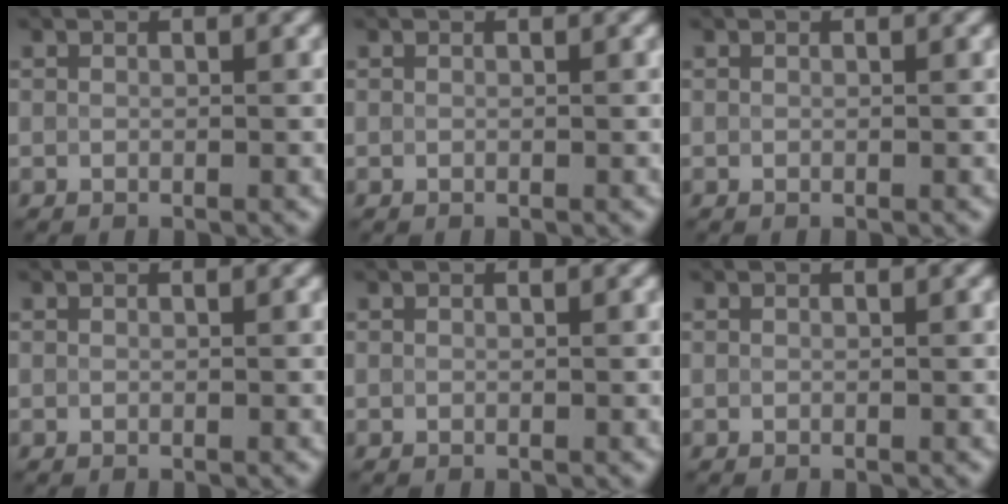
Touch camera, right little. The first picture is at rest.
{"total": 0.0}
{"total": 0.0}
{"total": 0.0}
{"total": 0.0}
{"total": 0.0}